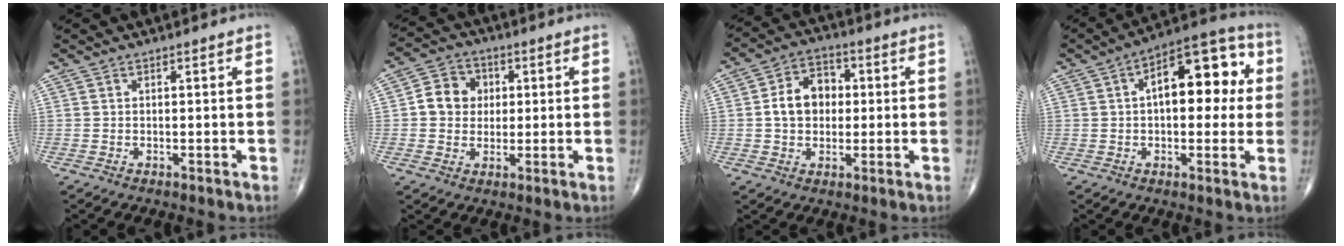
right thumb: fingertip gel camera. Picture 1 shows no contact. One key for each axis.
{"total": 7.6, "fx": 0.9, "fy": 6.7, "fz": 3.5, "tx": -0.030, "ty": 0.009, "tz": 0.005}
{"total": 8.8, "fx": 0.4, "fy": 6.7, "fz": 5.7, "tx": -0.073, "ty": 0.021, "tz": -0.001}
{"total": 15.4, "fx": 2.6, "fy": 7.8, "fz": 13.0, "tx": -0.150, "ty": 0.031, "tz": 0.029}